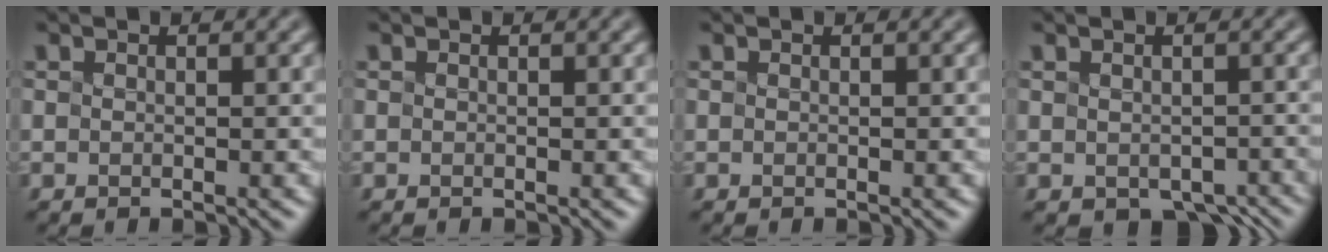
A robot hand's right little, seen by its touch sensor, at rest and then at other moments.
{"total": 0.0}
{"total": 0.0}
{"total": 3.7, "force": [-2.0, 2.3, 2.2], "torque": [-0.022, -0.019, -0.016]}